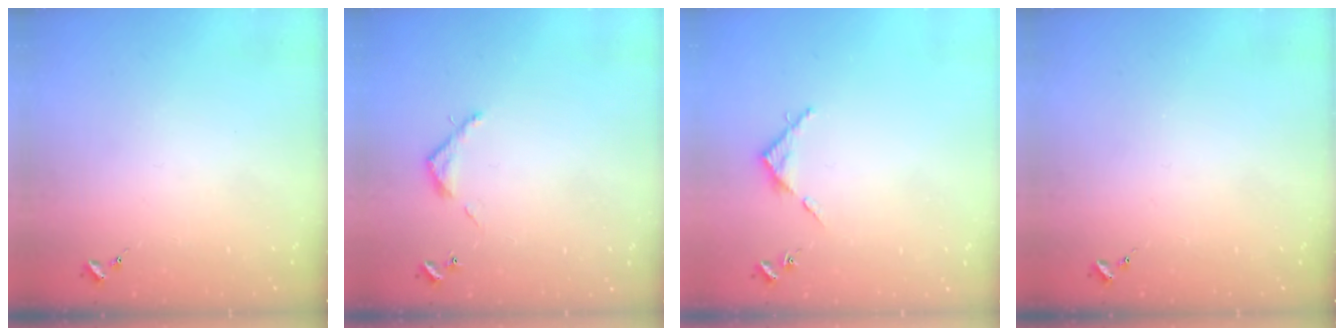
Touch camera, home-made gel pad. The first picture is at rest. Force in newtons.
{"total": 3.6, "press": 3.6, "slide": 0.2}
{"total": 4.7, "press": 4.7, "slide": 0.2}
{"total": 0.0}